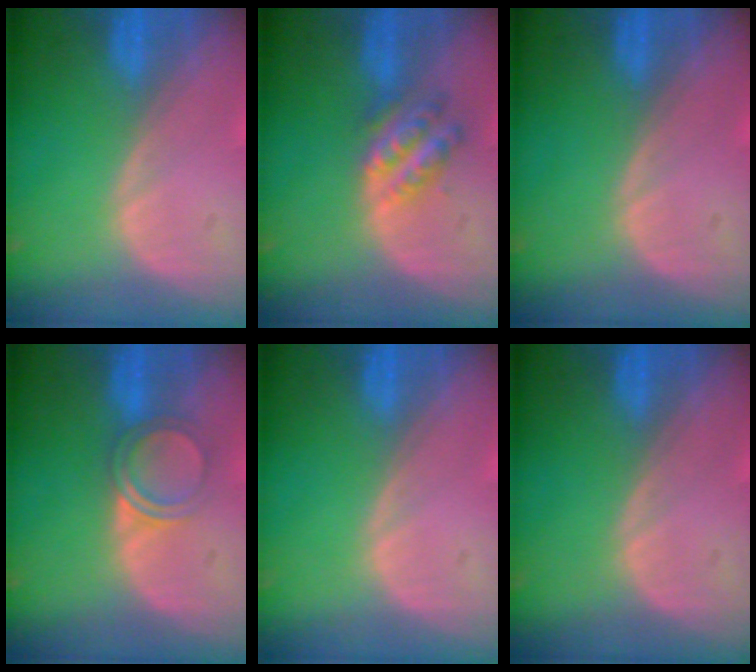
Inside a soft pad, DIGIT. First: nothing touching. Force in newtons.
{"total": 5.4, "press": 5.0, "slide": 2.2}
{"total": 0.0}
{"total": 3.8, "press": 3.6, "slide": 1.3}
{"total": 0.0}
{"total": 0.0}